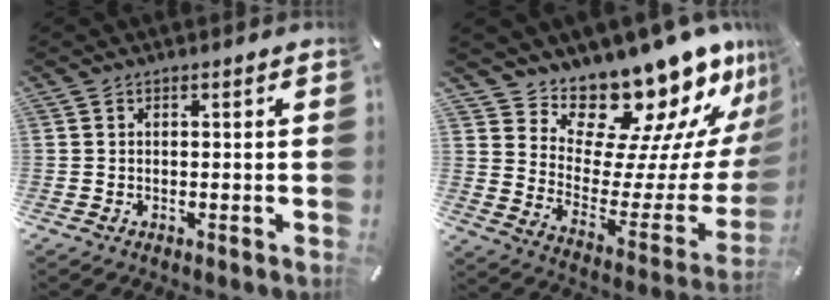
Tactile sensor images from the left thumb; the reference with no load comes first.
{"total": 18.9, "force": [17.3, 5.7, 5.1], "torque": [-0.072, -0.168, 0.291]}